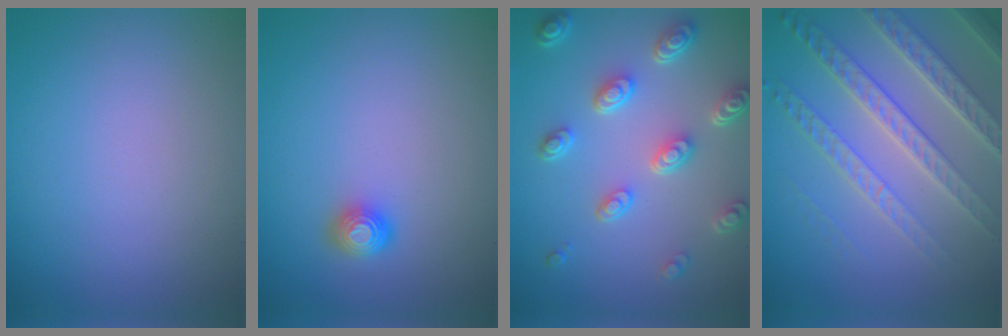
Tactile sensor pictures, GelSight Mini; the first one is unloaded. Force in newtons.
{"total": 1.6, "press": 1.4, "slide": 0.6}
{"total": 5.2, "press": 3.9, "slide": 3.5}
{"total": 7.0, "press": 5.0, "slide": 5.0}